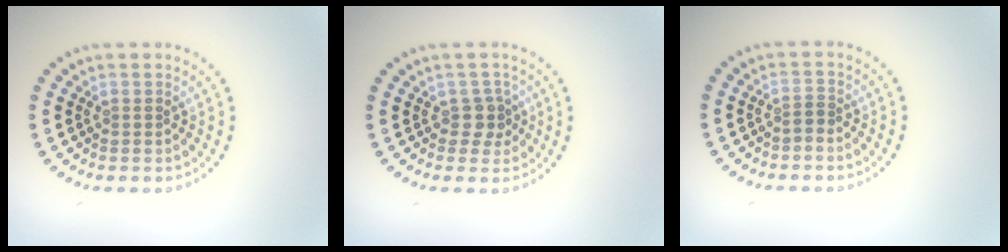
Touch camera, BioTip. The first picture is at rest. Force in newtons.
{"total": 1.8, "press": 1.5, "slide": 0.9}
{"total": 0.7, "press": 0.3, "slide": 0.6}